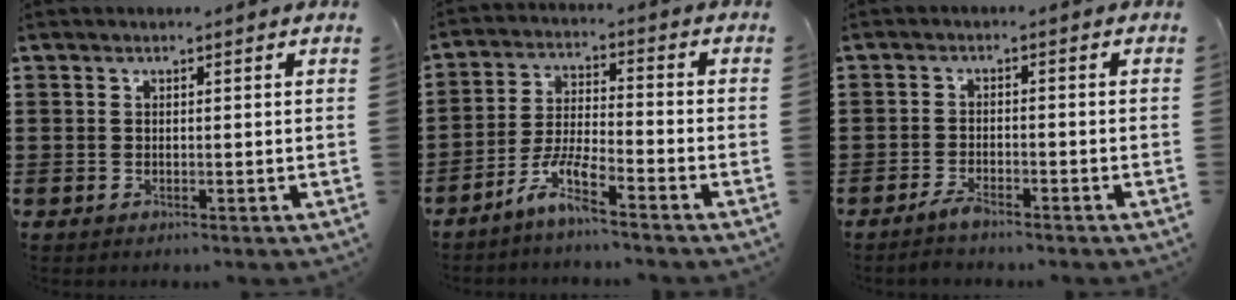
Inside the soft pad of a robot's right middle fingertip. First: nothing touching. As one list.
[{"total": 6.5, "force": [-4.9, 0.7, 4.1], "torque": [-0.095, -0.008, -0.097]}, {"total": 2.4, "force": [-2.0, 0.4, 1.3], "torque": [-0.029, 0.001, -0.040]}]